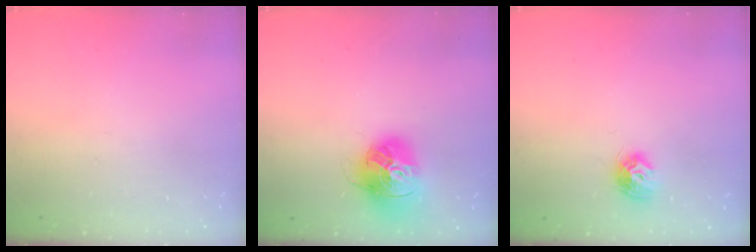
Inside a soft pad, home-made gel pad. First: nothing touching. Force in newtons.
{"total": 17.1, "press": 17.0, "slide": 1.9}
{"total": 8.3, "press": 8.3, "slide": 0.2}